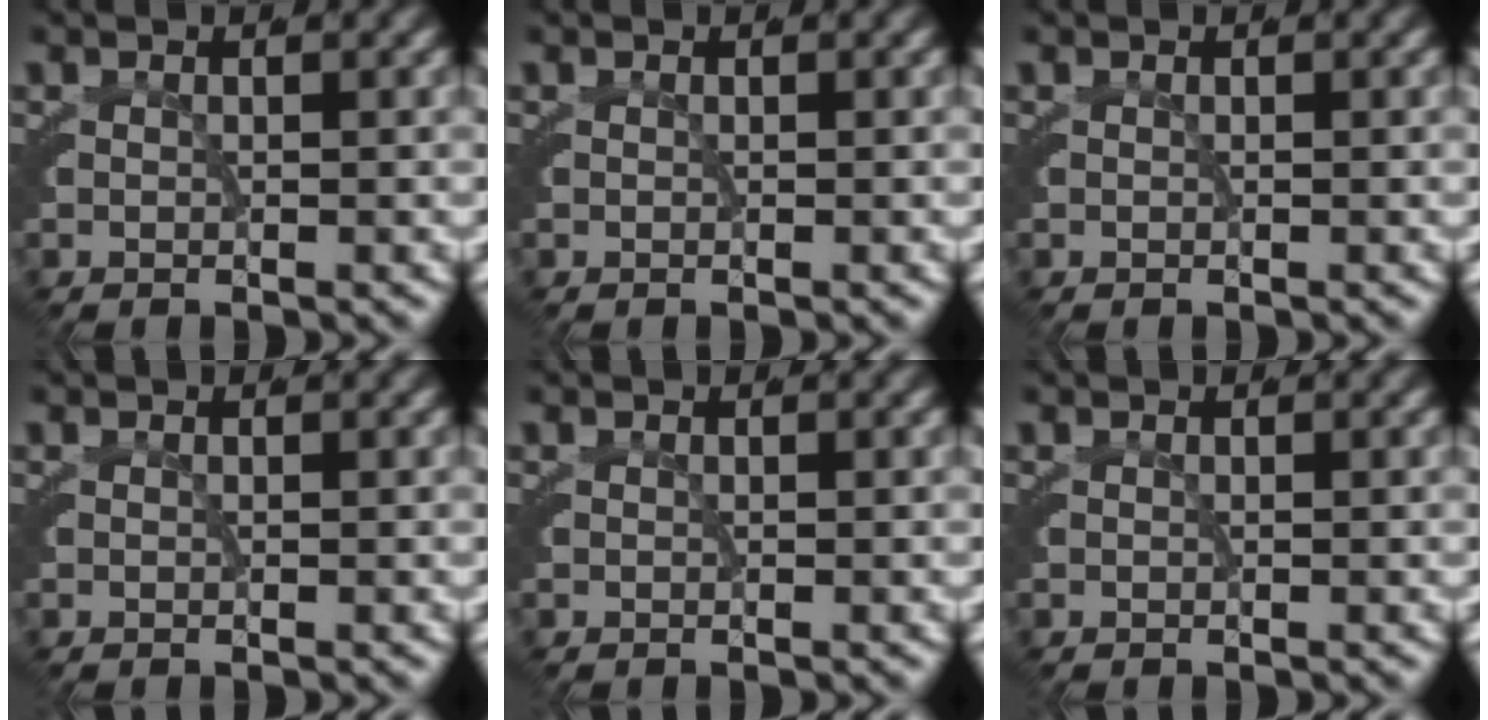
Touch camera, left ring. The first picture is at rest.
{"total": 0.0}
{"total": 0.0}
{"total": 0.0}
{"total": 0.0}
{"total": 0.0}